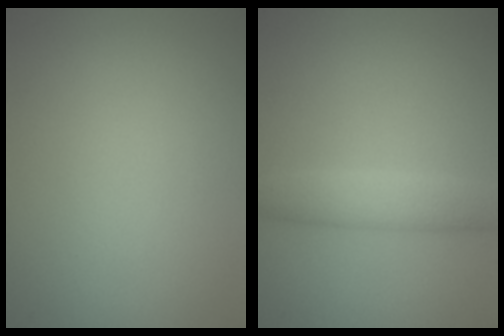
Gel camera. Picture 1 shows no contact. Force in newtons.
{"total": 3.2, "press": 3.1, "slide": 0.3}